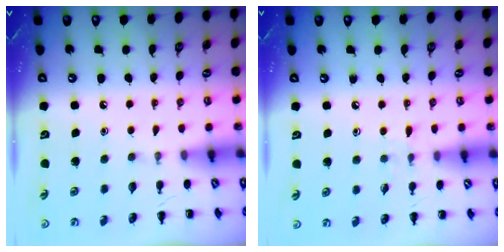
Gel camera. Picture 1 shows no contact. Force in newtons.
{"total": 5.0, "press": 4.5, "slide": 2.0}